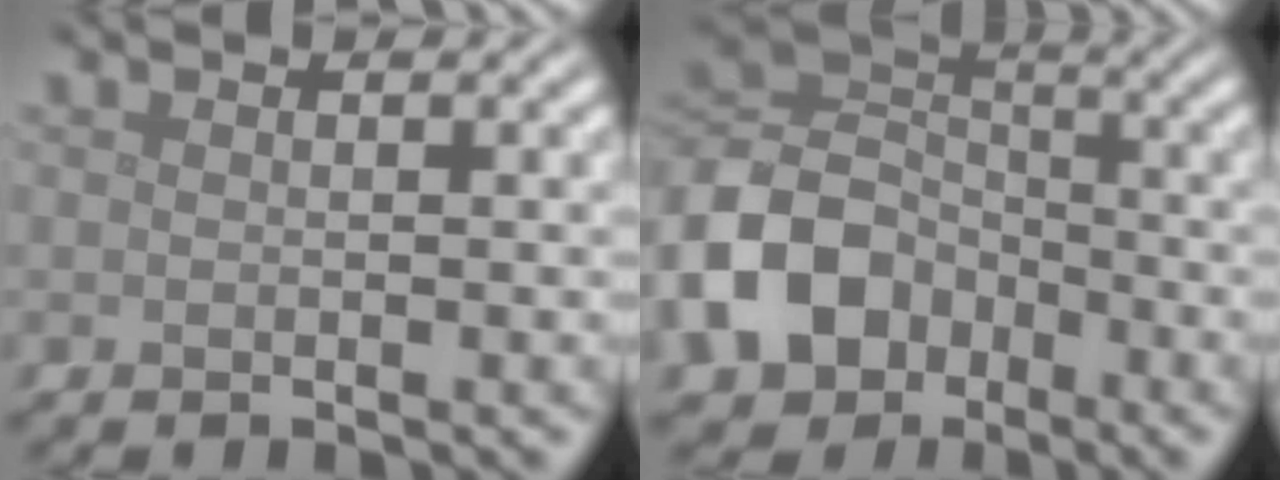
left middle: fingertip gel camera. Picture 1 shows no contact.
{"total": 10.0, "force": [-4.3, 7.5, 4.9], "torque": [-0.113, -0.003, -0.102]}